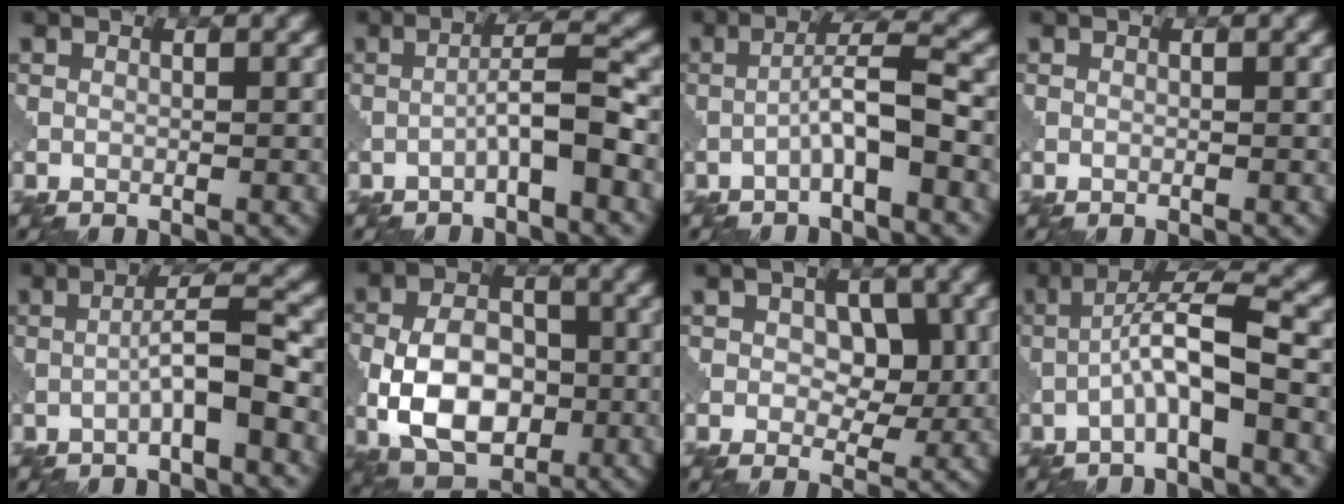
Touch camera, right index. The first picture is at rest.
{"total": 3.8, "force": [-1.6, 0.3, 3.4], "torque": [-0.058, 0.020, -0.035]}
{"total": 4.0, "force": [-1.6, 0.4, 3.6], "torque": [-0.063, 0.020, -0.036]}
{"total": 0.0}
{"total": 3.7, "force": [-1.4, 0.2, 3.4], "torque": [-0.059, 0.019, -0.032]}
{"total": 8.6, "force": [-2.0, 5.4, 6.3], "torque": [-0.114, 0.004, -0.046]}
{"total": 4.3, "force": [0.7, 2.8, 3.2], "torque": [-0.039, -0.006, 0.004]}
{"total": 5.3, "force": [-1.5, 0.8, 5.0], "torque": [-0.092, 0.023, -0.035]}